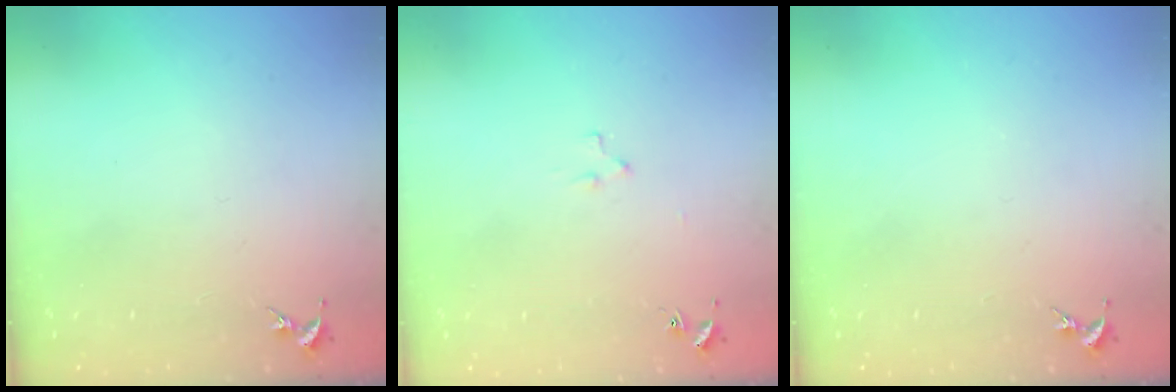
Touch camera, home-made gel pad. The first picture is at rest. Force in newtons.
{"total": 2.4, "press": 2.4, "slide": 0.2}
{"total": 0.0}